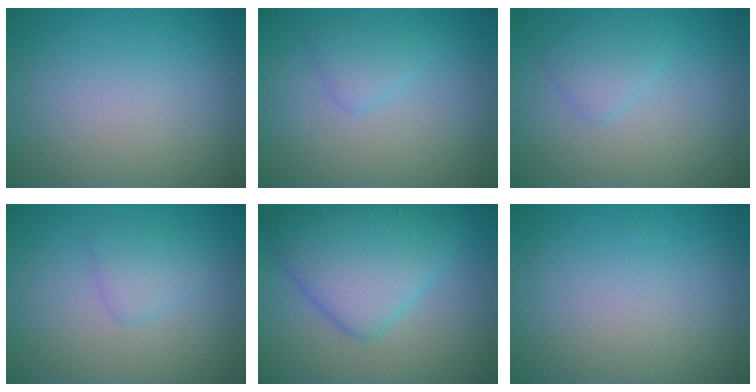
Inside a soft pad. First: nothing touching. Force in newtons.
{"total": 1.6, "press": 1.6, "slide": 0.1}
{"total": 1.6, "press": 1.6, "slide": 0.1}
{"total": 1.6, "press": 1.6, "slide": 0.1}
{"total": 6.4, "press": 6.4, "slide": 0.3}
{"total": 0.0}